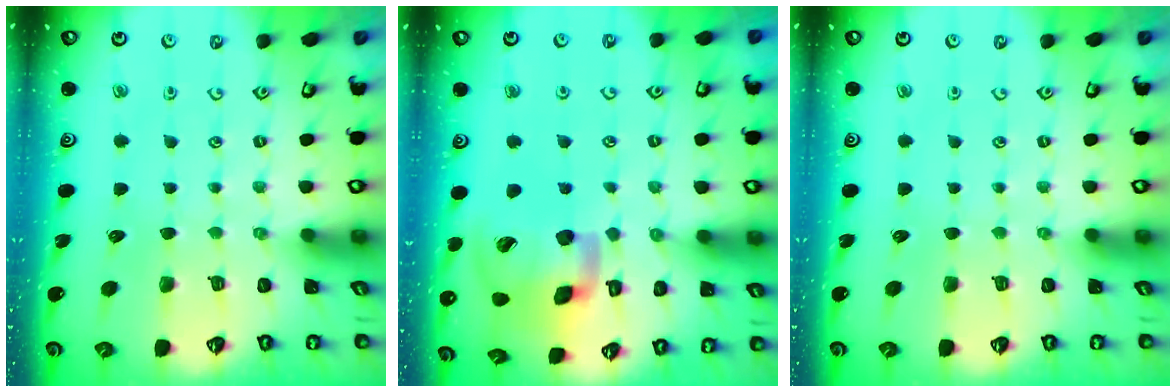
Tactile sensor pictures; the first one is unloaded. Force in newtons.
{"total": 19.5, "press": 19.2, "slide": 2.9}
{"total": 0.0}